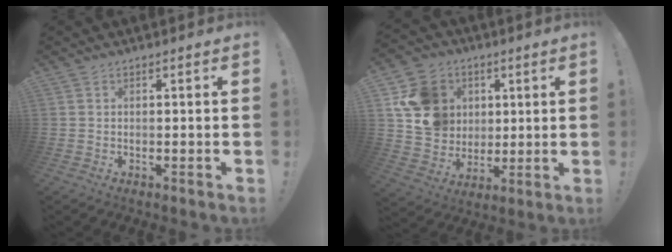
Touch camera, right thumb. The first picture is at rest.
{"total": 15.3, "force": [4.4, 13.4, 6.0], "torque": [-0.089, -0.005, 0.099]}